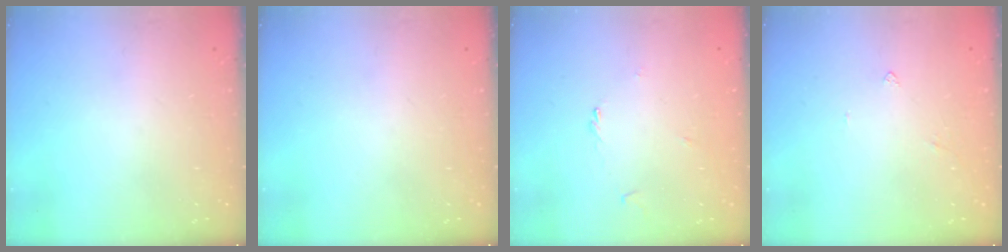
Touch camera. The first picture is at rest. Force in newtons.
{"total": 0.0}
{"total": 1.2, "press": 1.1, "slide": 0.4}
{"total": 1.9, "press": 1.8, "slide": 0.4}